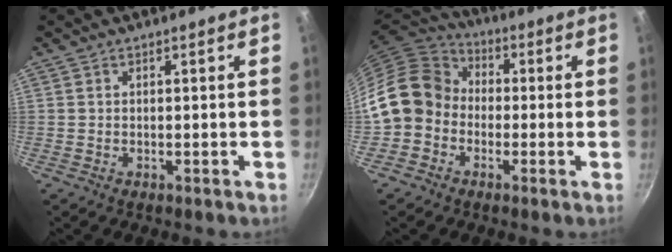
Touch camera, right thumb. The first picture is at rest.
{"total": 12.2, "force": [-1.8, 10.5, 5.9], "torque": [-0.070, 0.037, -0.057]}